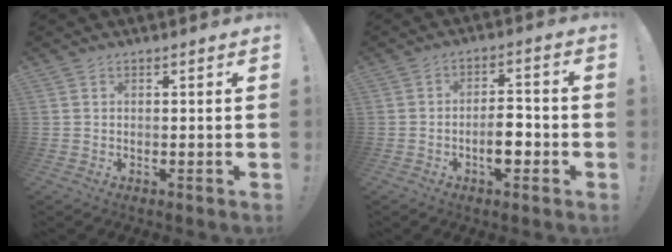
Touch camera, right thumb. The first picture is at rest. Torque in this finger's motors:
{"motor_torque": [1.13, 0.91, 0.76, -0.46, 0.00]}